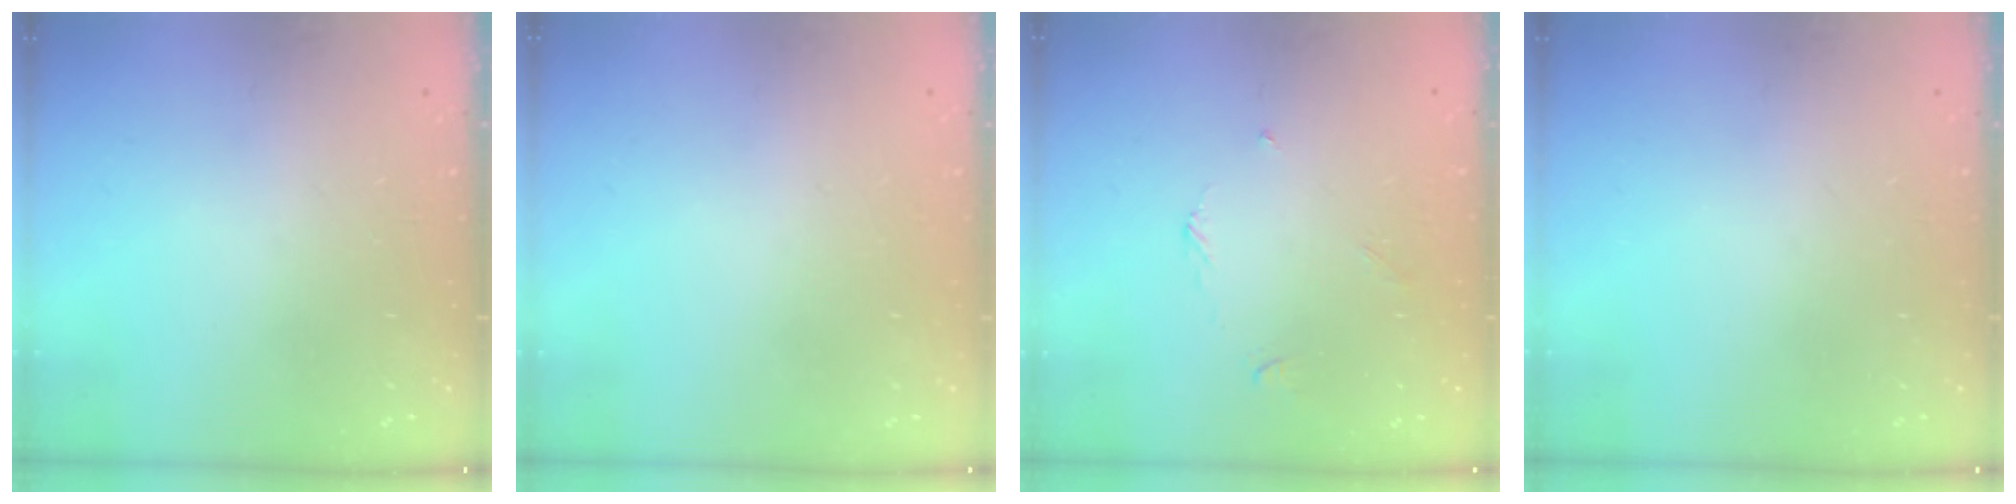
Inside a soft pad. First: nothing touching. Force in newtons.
{"total": 1.8, "press": 1.8, "slide": 0.1}
{"total": 3.4, "press": 3.4, "slide": 0.4}
{"total": 0.0}